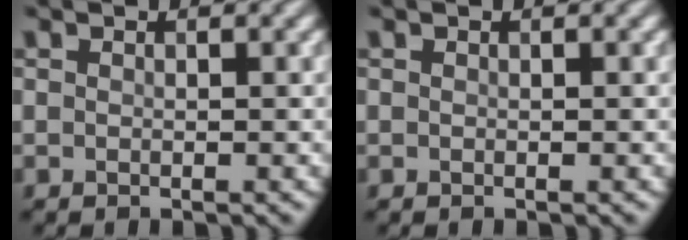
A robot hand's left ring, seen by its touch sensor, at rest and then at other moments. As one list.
[{"total": 0.0}]